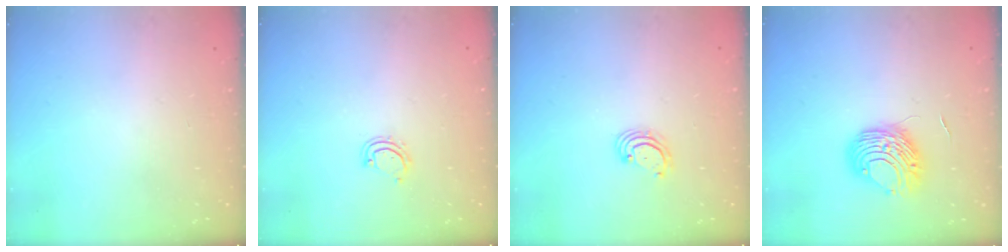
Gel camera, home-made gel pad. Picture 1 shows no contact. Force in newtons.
{"total": 4.9, "press": 4.9, "slide": 0.3}
{"total": 3.2, "press": 3.2, "slide": 0.5}
{"total": 8.7, "press": 8.7, "slide": 0.4}